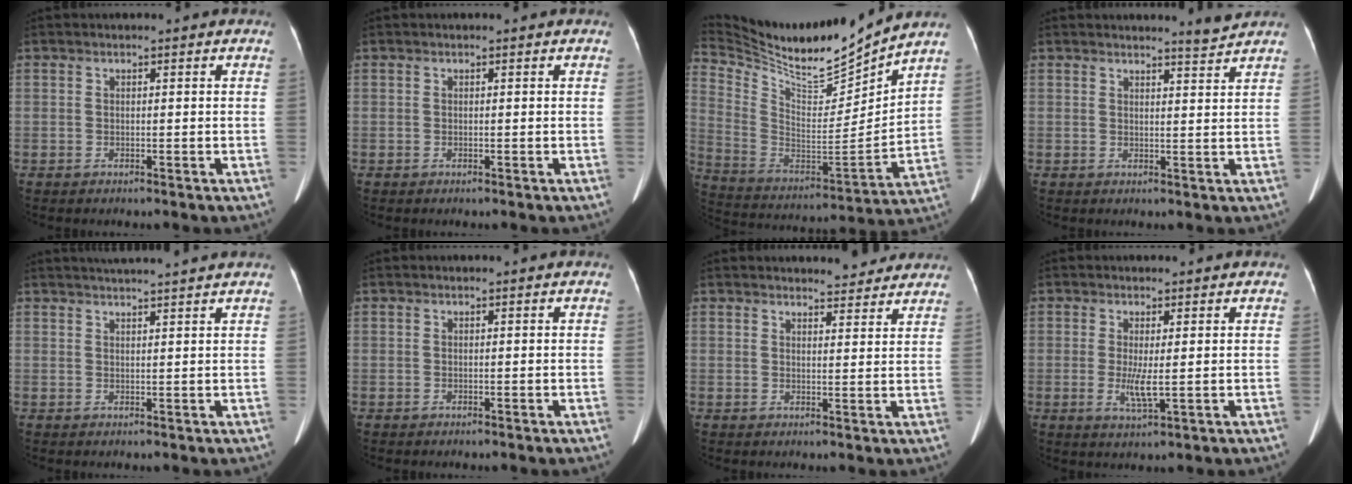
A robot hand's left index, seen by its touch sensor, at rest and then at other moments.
{"total": 0.0}
{"total": 21.3, "force": [19.4, 1.4, 8.6], "torque": [-0.176, -0.035, 0.337]}
{"total": 2.5, "force": [2.4, -0.8, -0.1], "torque": [-0.015, -0.020, 0.036]}
{"total": 8.0, "force": [7.3, -0.9, 3.2], "torque": [-0.047, 0.024, 0.094]}
{"total": 0.0}
{"total": 4.8, "force": [4.6, 1.0, 0.8], "torque": [-0.011, -0.001, 0.050]}
{"total": 3.3, "force": [0.0, 0.4, 3.3], "torque": [-0.066, -0.009, 0.006]}